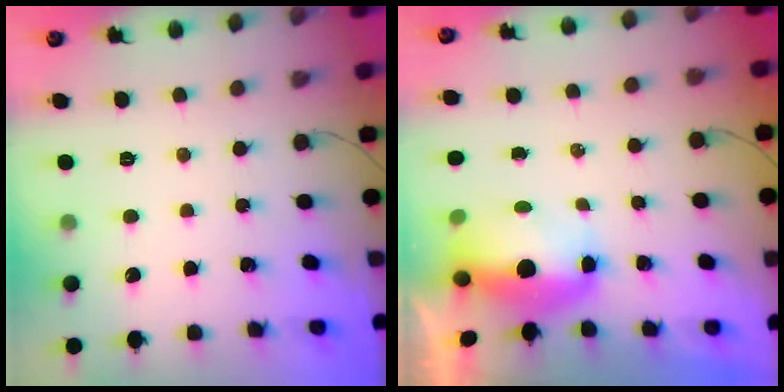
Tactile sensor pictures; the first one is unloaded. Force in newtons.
{"total": 6.5, "press": 6.4, "slide": 0.6}